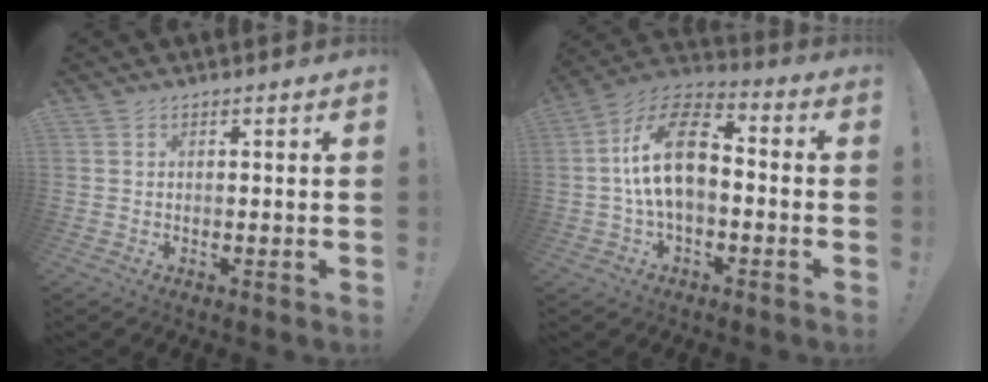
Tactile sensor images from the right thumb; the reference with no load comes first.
{"total": 16.5, "force": [0.4, 9.8, 13.2], "torque": [-0.234, 0.020, 0.007]}